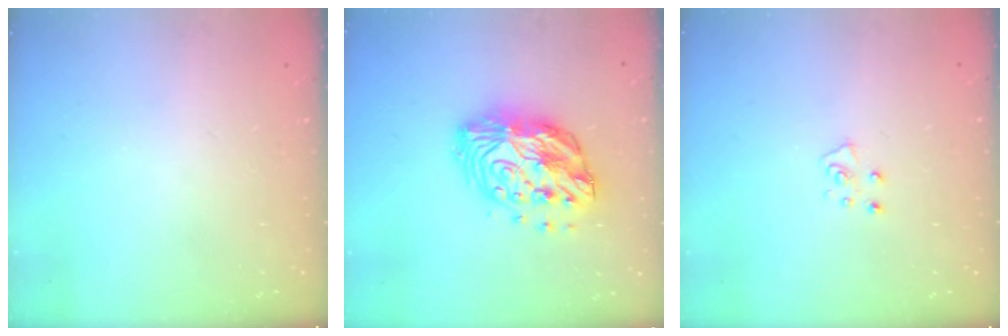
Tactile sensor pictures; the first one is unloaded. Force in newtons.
{"total": 15.7, "press": 15.6, "slide": 1.2}
{"total": 5.3, "press": 5.3, "slide": 0.5}